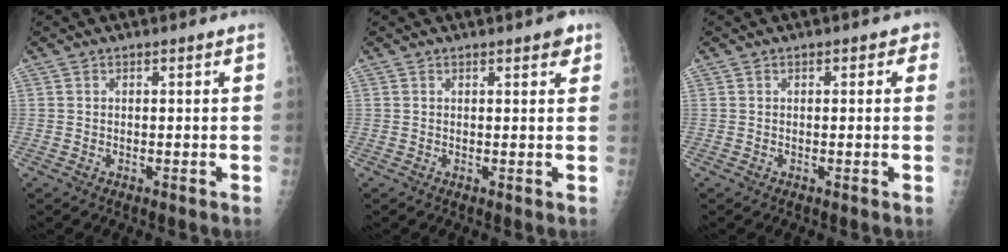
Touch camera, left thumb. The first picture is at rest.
{"total": 2.3, "force": [1.4, 0.9, 1.6], "torque": [-0.009, -0.003, 0.014]}
{"total": 2.0, "force": [0.6, 1.3, 1.4], "torque": [0.005, 0.005, -0.001]}